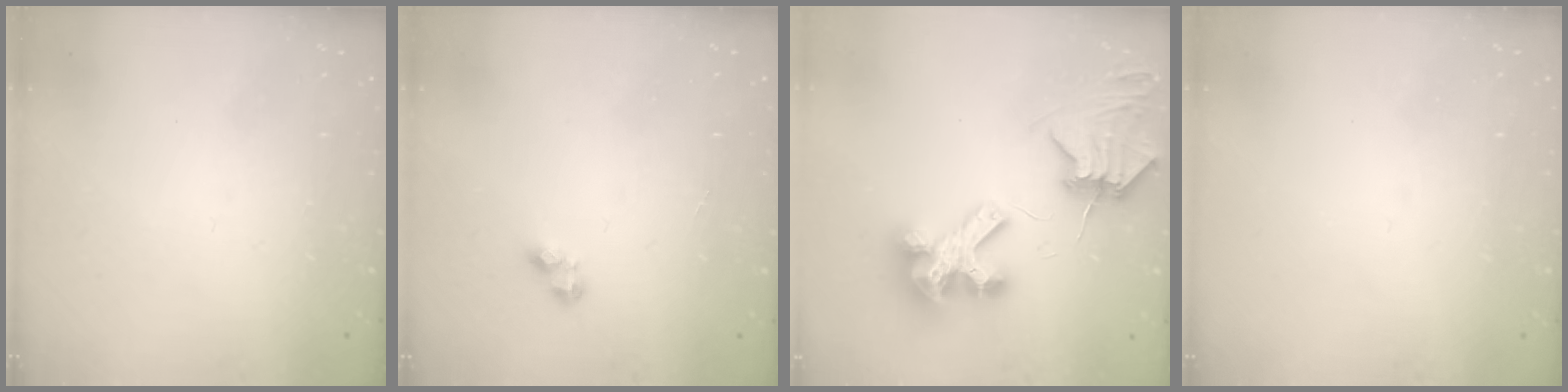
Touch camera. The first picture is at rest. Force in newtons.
{"total": 2.4, "press": 2.4, "slide": 0.3}
{"total": 9.1, "press": 9.0, "slide": 1.3}
{"total": 0.7, "press": 0.6, "slide": 0.4}